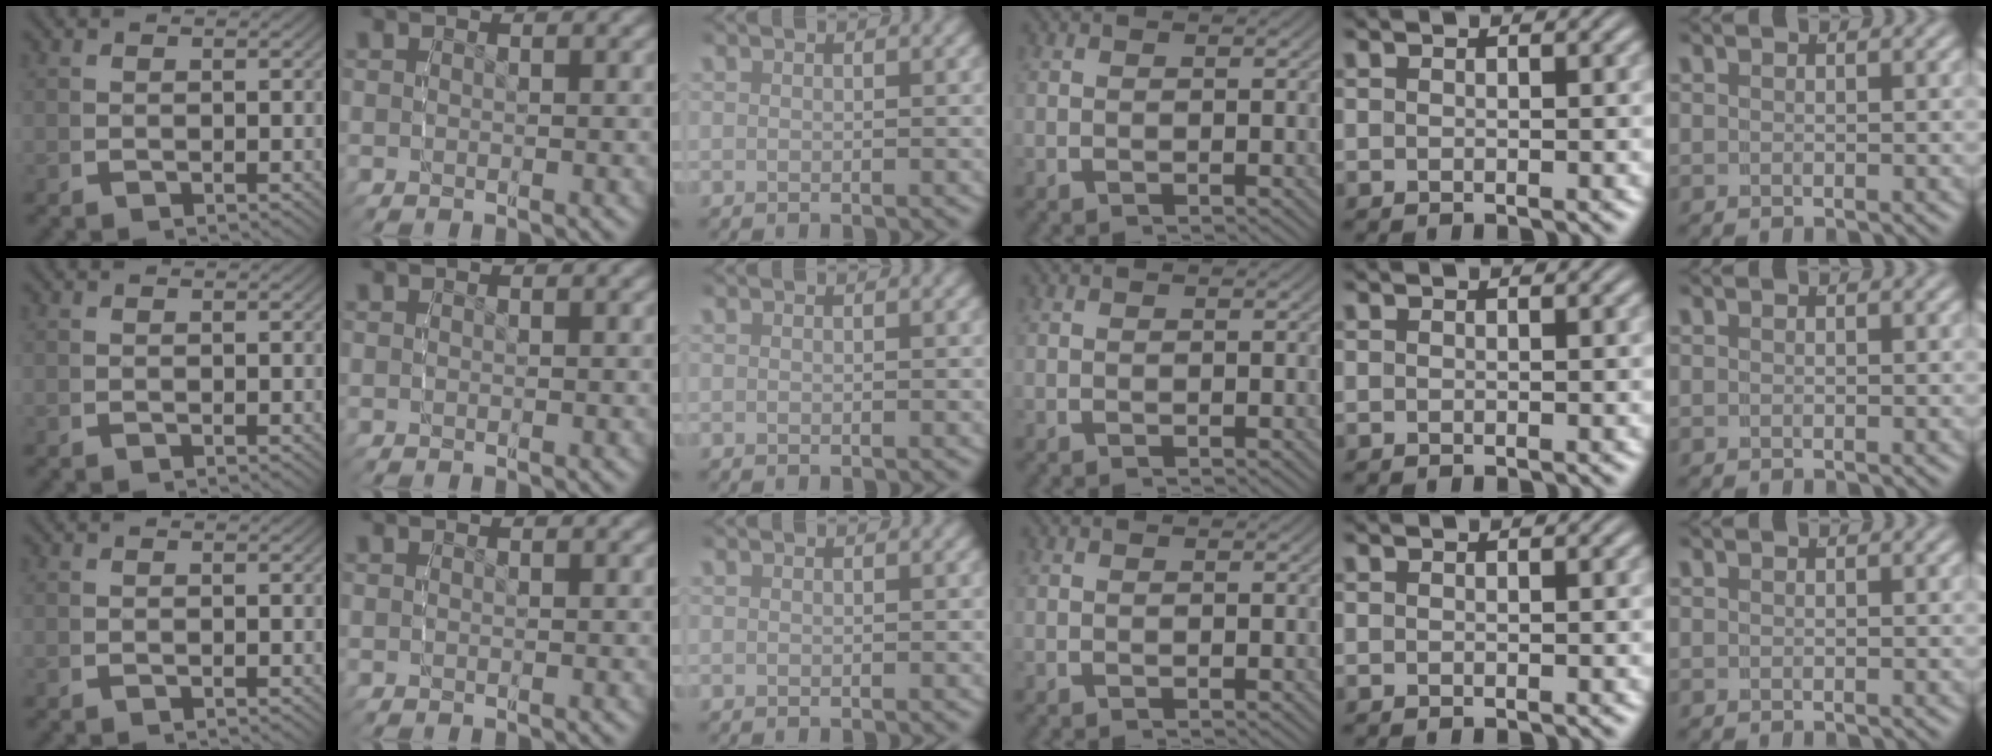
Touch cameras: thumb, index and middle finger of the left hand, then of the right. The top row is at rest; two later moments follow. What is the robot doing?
{"motion": "reach", "object": "jacket"}